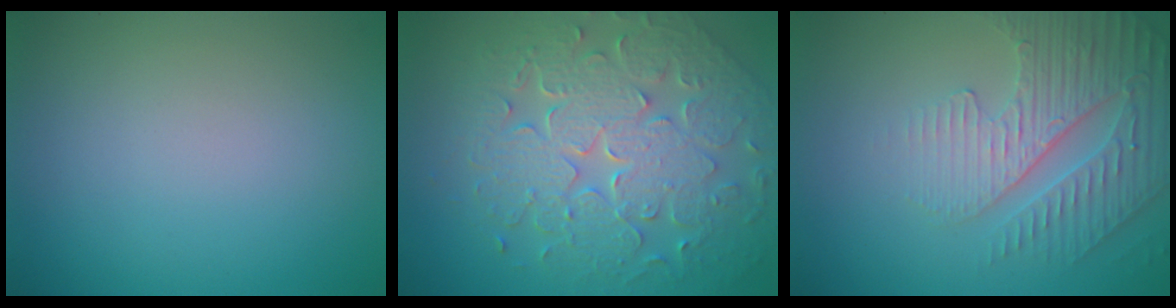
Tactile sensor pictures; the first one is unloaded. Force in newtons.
{"total": 8.9, "press": 6.5, "slide": 6.1}
{"total": 4.7, "press": 3.9, "slide": 2.7}